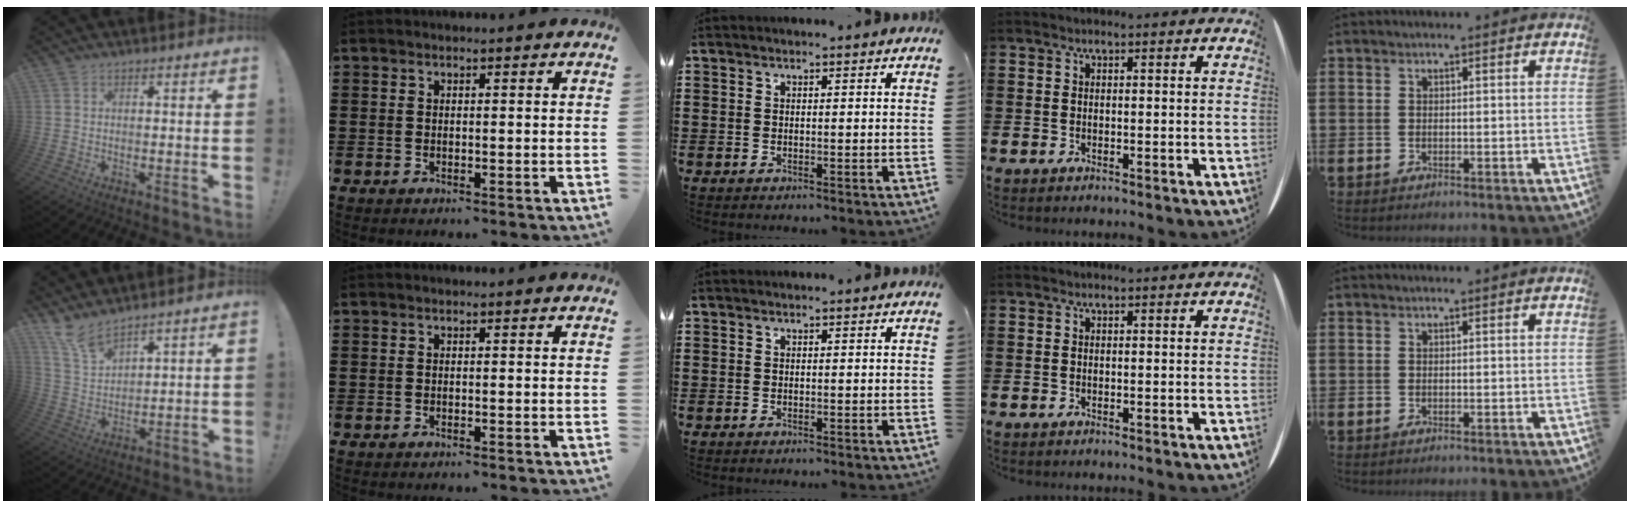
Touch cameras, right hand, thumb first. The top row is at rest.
{"thumb": {"total": 8.1, "force": [7.3, 1.8, 3.1], "torque": [-0.069, -0.048, 0.139]}}